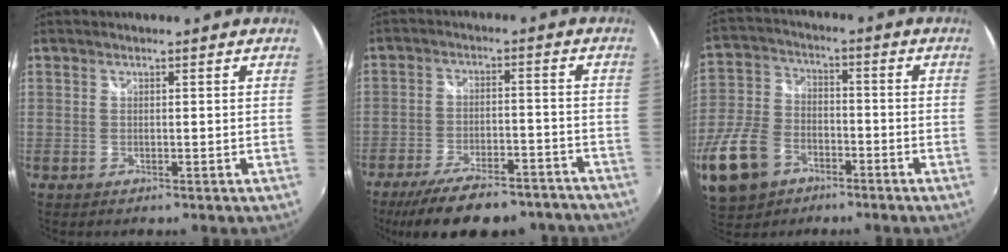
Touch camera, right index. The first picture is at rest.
{"total": 19.4, "force": [-16.2, 6.2, 8.8], "torque": [-0.171, -0.009, -0.220]}
{"total": 15.5, "force": [-7.8, 10.4, 8.4], "torque": [-0.221, -0.002, -0.145]}